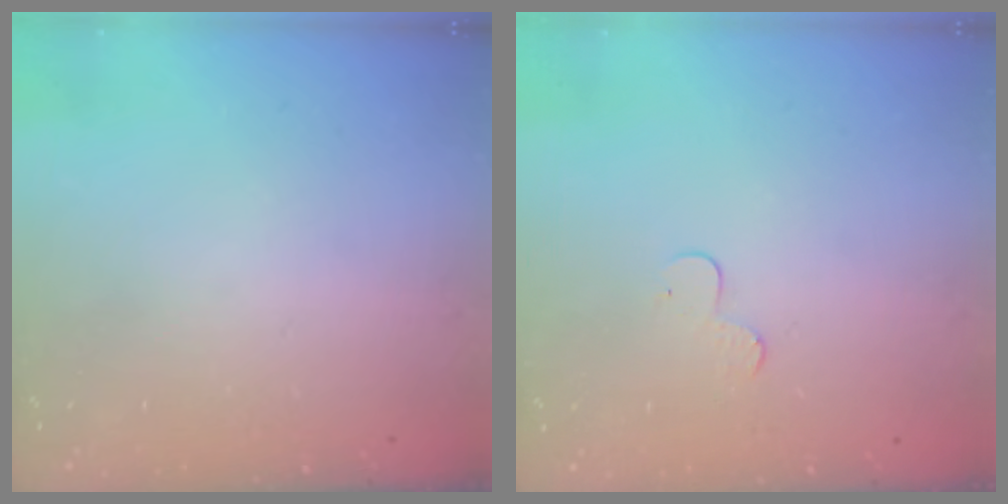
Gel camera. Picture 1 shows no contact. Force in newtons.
{"total": 3.1, "press": 3.1, "slide": 0.3}